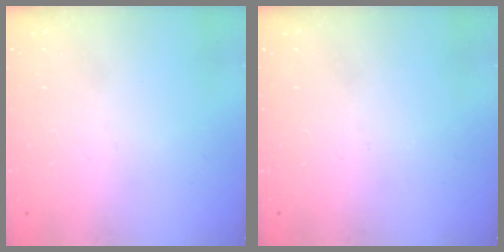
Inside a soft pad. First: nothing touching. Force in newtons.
{"total": 0.0}